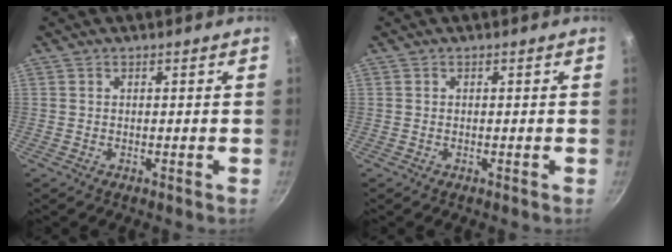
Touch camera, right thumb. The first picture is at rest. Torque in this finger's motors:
{"motor_torque": [-0.04, 0.04, -0.02, 0.18, 0.01]}